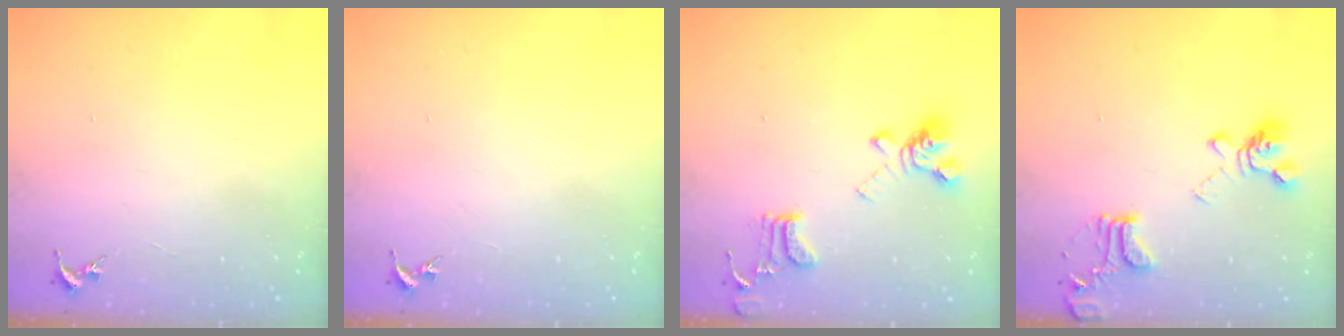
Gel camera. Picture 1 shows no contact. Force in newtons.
{"total": 0.0}
{"total": 16.4, "press": 16.3, "slide": 1.5}
{"total": 17.3, "press": 17.2, "slide": 1.8}